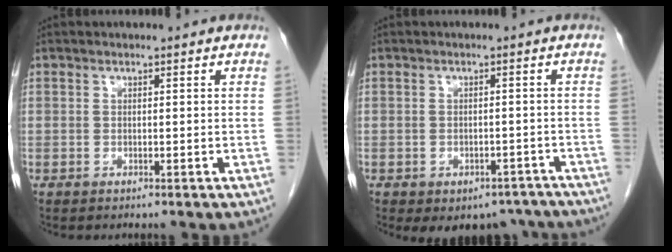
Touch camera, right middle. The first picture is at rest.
{"total": 8.2, "force": [-6.4, 4.7, 1.9], "torque": [-0.007, 0.013, -0.073]}